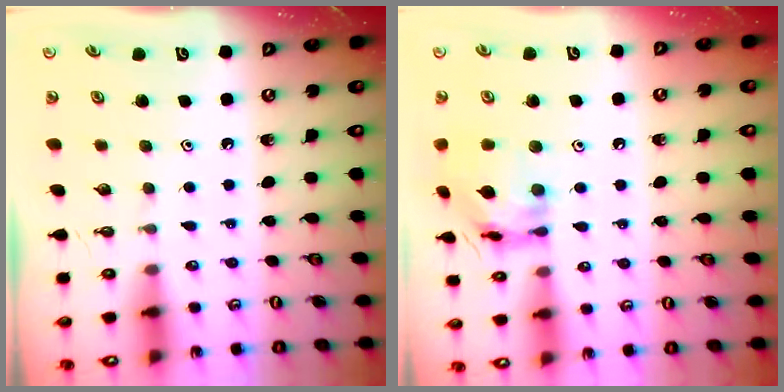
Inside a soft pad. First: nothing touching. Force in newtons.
{"total": 14.0, "press": 13.9, "slide": 1.3}